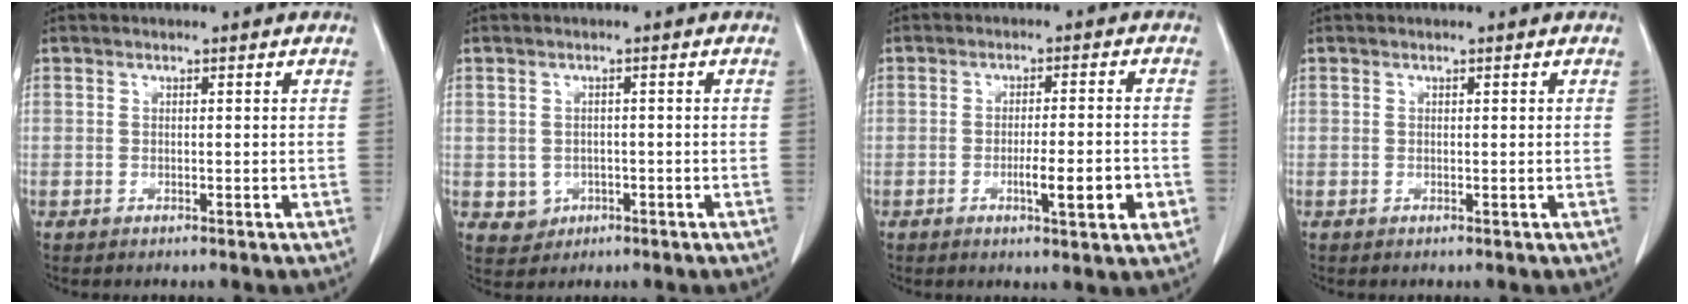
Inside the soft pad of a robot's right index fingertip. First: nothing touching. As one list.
[{"total": 3.1, "force": [-0.7, 3.0, 0.6], "torque": [-0.004, 0.006, -0.001]}, {"total": 6.7, "force": [-2.1, 0.8, 6.3], "torque": [-0.093, -0.005, -0.028]}, {"total": 0.0}]